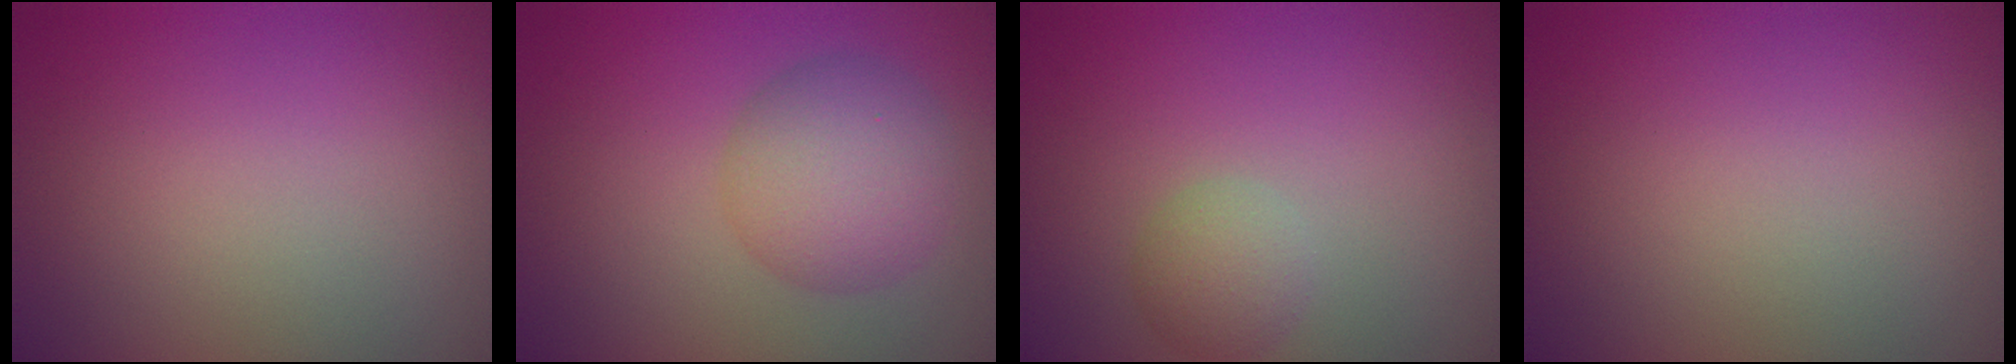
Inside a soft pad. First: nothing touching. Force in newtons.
{"total": 5.5, "press": 5.5, "slide": 0.1}
{"total": 2.2, "press": 2.2, "slide": 0.1}
{"total": 0.0}